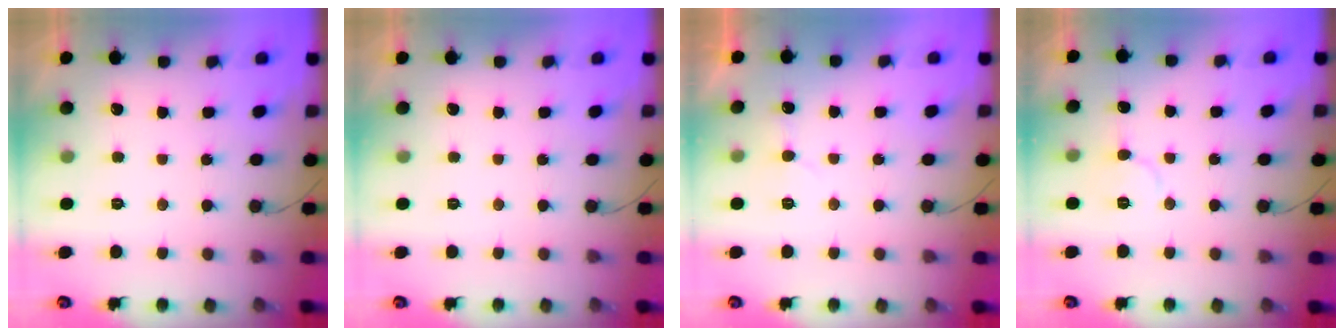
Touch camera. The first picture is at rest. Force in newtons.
{"total": 0.0}
{"total": 7.2, "press": 7.2, "slide": 0.5}
{"total": 6.3, "press": 6.3, "slide": 0.5}